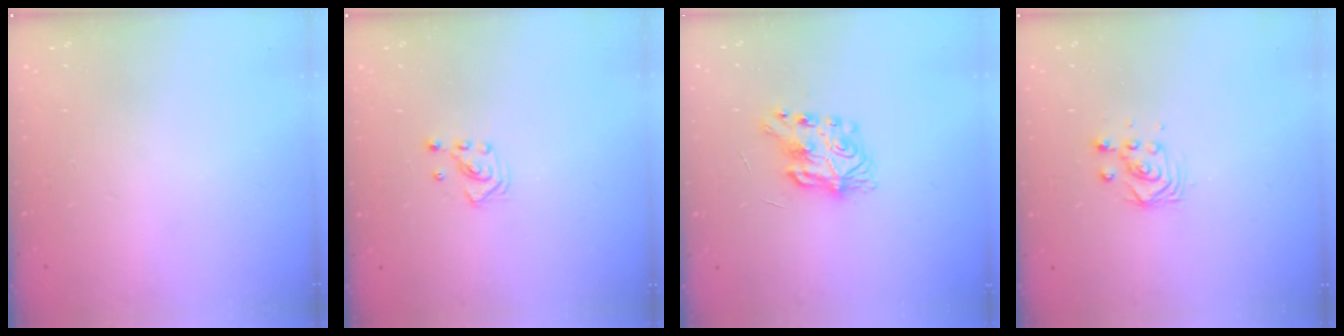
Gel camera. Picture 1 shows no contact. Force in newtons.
{"total": 2.6, "press": 2.6, "slide": 0.3}
{"total": 7.8, "press": 7.8, "slide": 0.1}
{"total": 2.9, "press": 2.9, "slide": 0.4}